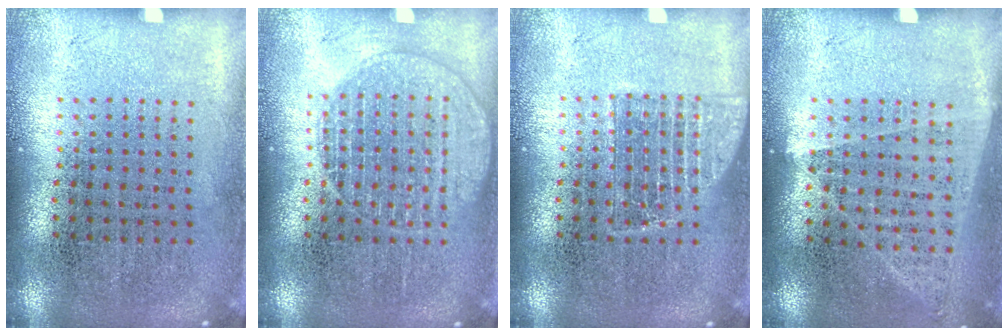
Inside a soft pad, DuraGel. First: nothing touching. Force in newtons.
{"total": 2.6, "press": 2.6, "slide": 0.4}
{"total": 1.9, "press": 1.8, "slide": 0.3}
{"total": 1.0, "press": 0.9, "slide": 0.5}